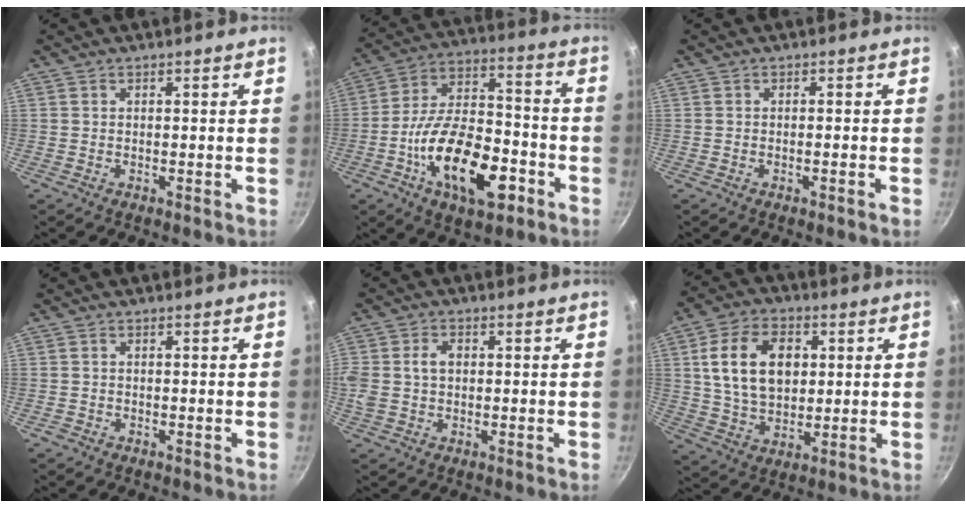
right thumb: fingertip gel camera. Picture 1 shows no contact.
{"total": 20.5, "force": [-8.0, 10.2, 16.0], "torque": [-0.242, 0.048, -0.140]}
{"total": 0.9, "force": [-0.5, 0.0, 0.8], "torque": [-0.021, 0.004, -0.008]}
{"total": 0.7, "force": [-0.5, 0.6, 0.1], "torque": [-0.002, 0.003, -0.007]}
{"total": 6.2, "force": [0.6, 4.5, 4.2], "torque": [-0.077, 0.011, 0.005]}
{"total": 14.8, "force": [3.0, 10.1, 10.4], "torque": [-0.163, 0.000, 0.052]}